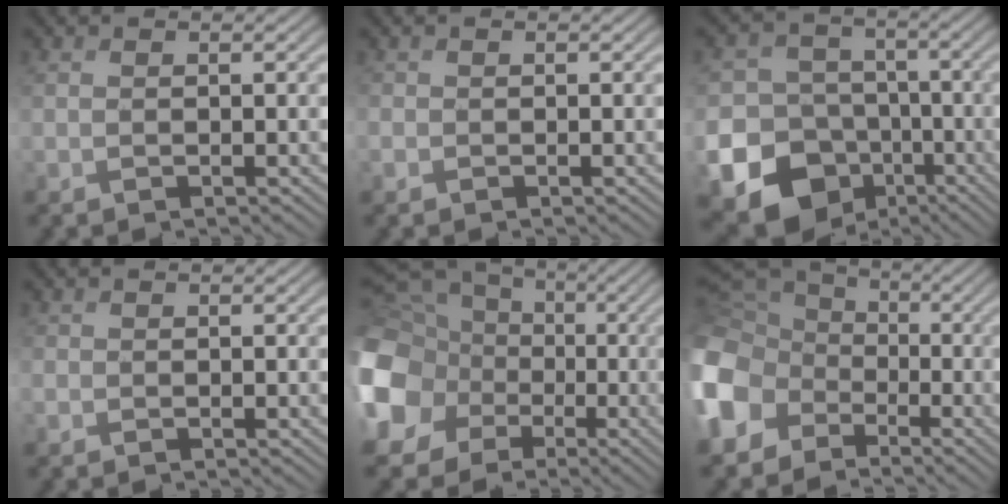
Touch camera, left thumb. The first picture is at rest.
{"total": 0.9, "force": [-0.2, 0.8, 0.1], "torque": [-0.004, -0.004, -0.010]}
{"total": 21.2, "force": [-9.6, 18.0, 5.8], "torque": [-0.181, -0.079, -0.151]}
{"total": 0.6, "force": [-0.1, 0.6, 0.1], "torque": [-0.002, -0.002, -0.004]}
{"total": 17.3, "force": [-1.9, 15.3, 8.0], "torque": [-0.231, -0.020, -0.071]}
{"total": 14.8, "force": [-4.7, 11.9, 7.5], "torque": [-0.241, -0.036, -0.107]}